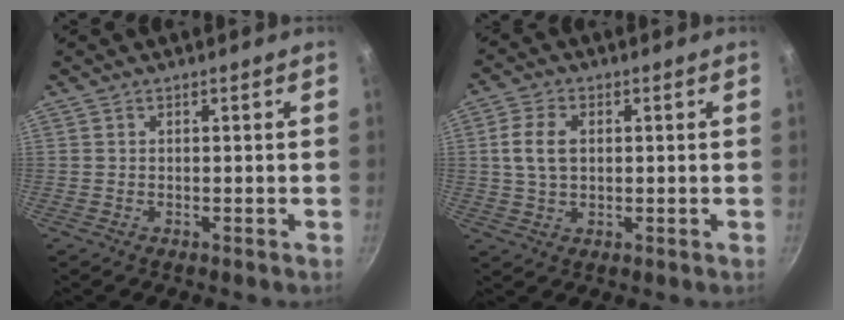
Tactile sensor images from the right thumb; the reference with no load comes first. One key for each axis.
{"total": 6.5, "fx": 1.1, "fy": 4.2, "fz": 4.8, "tx": -0.097, "ty": 0.003, "tz": 0.020}